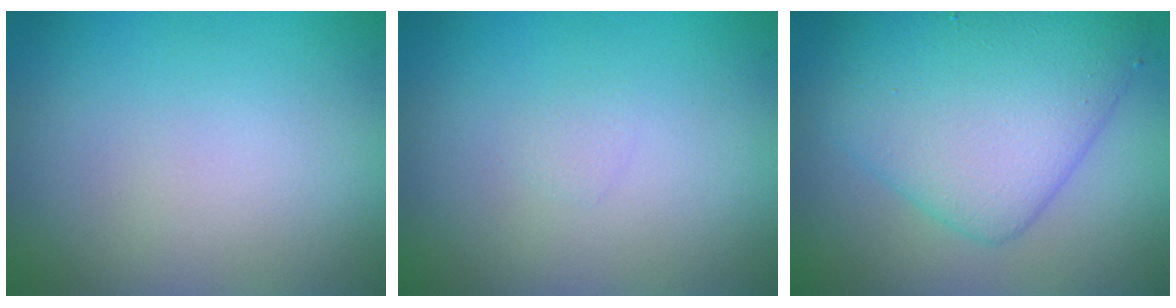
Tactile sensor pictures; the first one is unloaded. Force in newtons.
{"total": 0.5, "press": 0.5, "slide": 0.0}
{"total": 7.5, "press": 7.5, "slide": 0.3}